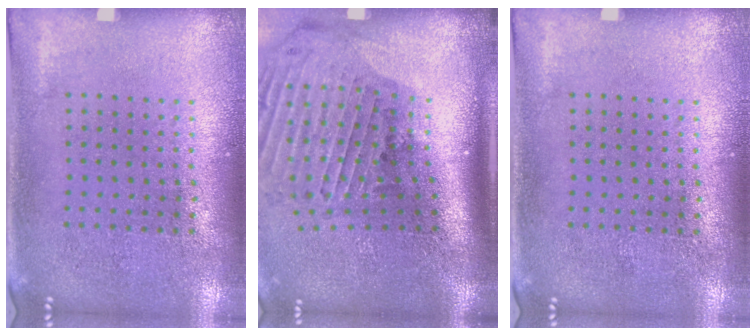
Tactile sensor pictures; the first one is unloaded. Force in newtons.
{"total": 3.0, "press": 2.2, "slide": 2.1}
{"total": 0.0}